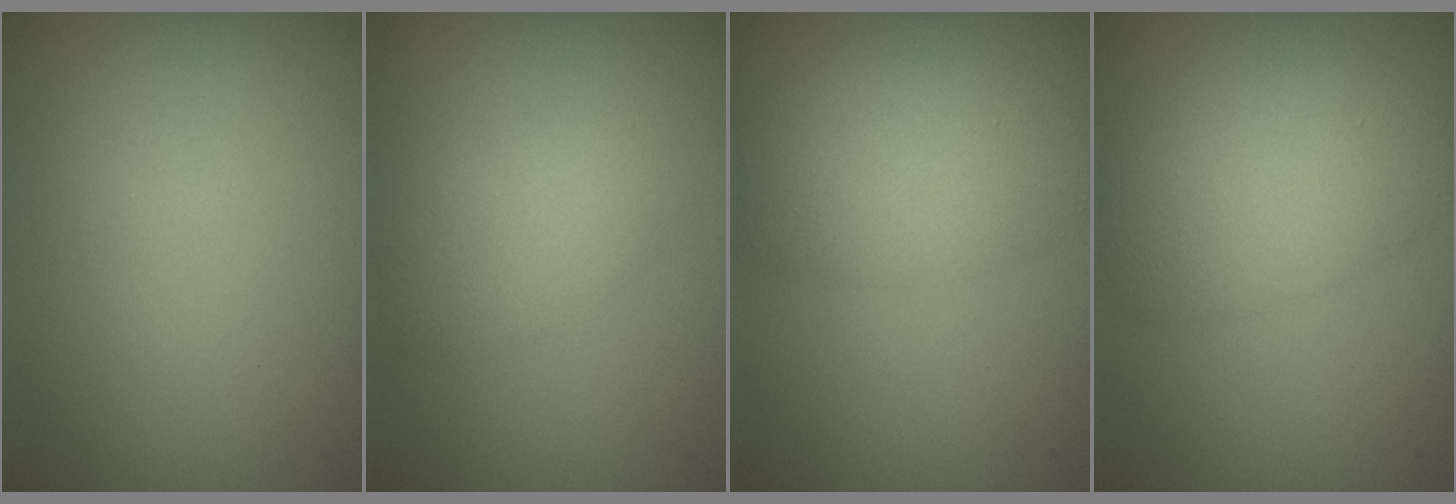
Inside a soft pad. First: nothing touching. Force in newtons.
{"total": 2.6, "press": 2.6, "slide": 0.2}
{"total": 4.8, "press": 4.8, "slide": 0.2}
{"total": 6.4, "press": 6.4, "slide": 0.1}